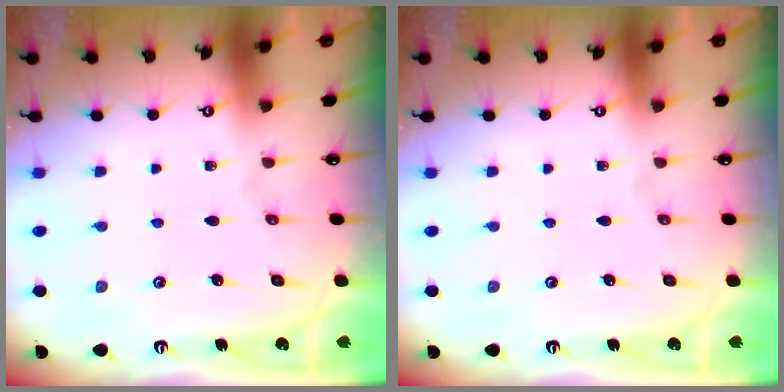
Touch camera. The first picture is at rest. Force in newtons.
{"total": 0.0}